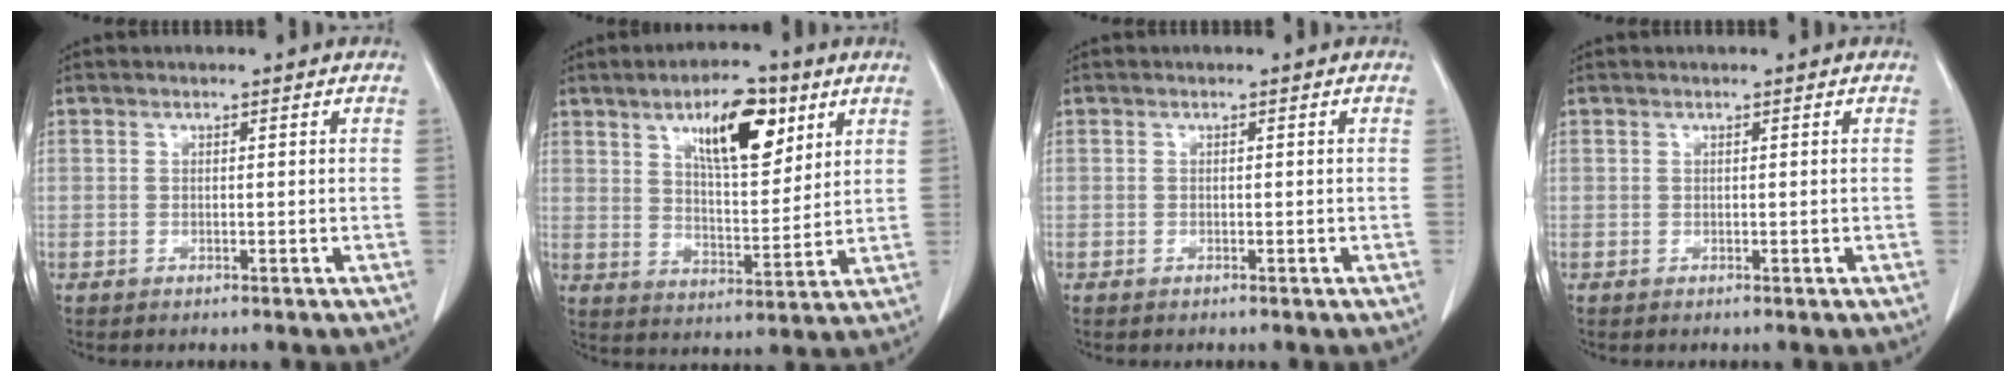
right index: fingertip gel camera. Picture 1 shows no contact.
{"total": 11.6, "force": [6.1, 3.8, 9.1], "torque": [-0.150, 0.004, 0.104]}
{"total": 0.0}
{"total": 0.0}